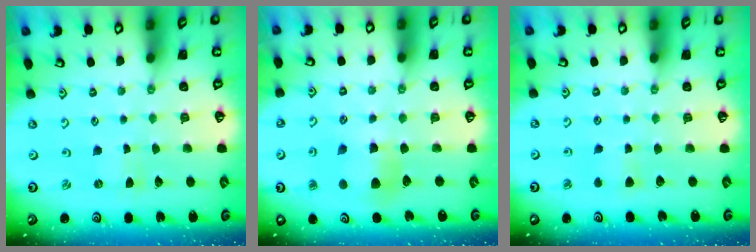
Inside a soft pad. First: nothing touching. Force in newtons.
{"total": 6.6, "press": 6.6, "slide": 0.8}
{"total": 2.9, "press": 2.9, "slide": 0.4}